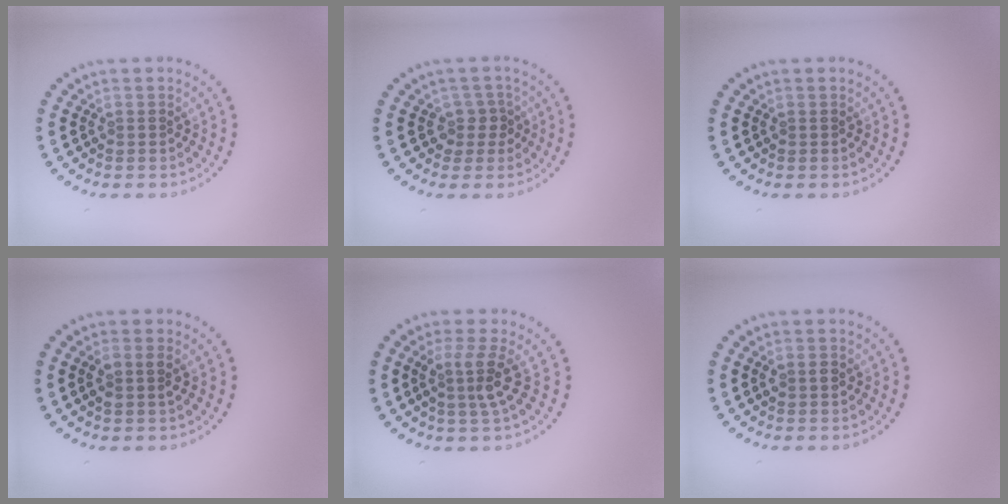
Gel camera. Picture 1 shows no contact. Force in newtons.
{"total": 1.8, "press": 1.4, "slide": 1.1}
{"total": 0.0}
{"total": 1.6, "press": 1.4, "slide": 0.6}
{"total": 2.8, "press": 2.0, "slide": 2.0}
{"total": 1.2, "press": 1.2, "slide": 0.1}